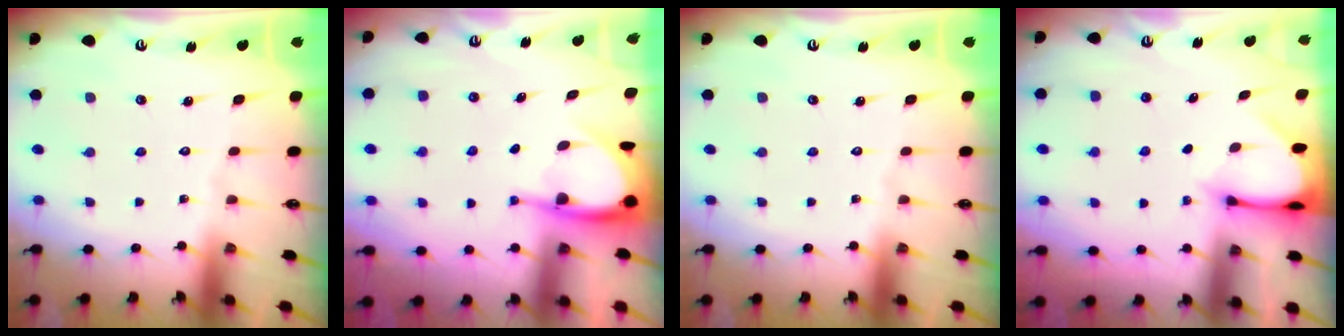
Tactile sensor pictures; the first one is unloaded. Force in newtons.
{"total": 5.8, "press": 5.8, "slide": 0.3}
{"total": 0.0}
{"total": 3.3, "press": 3.2, "slide": 0.3}